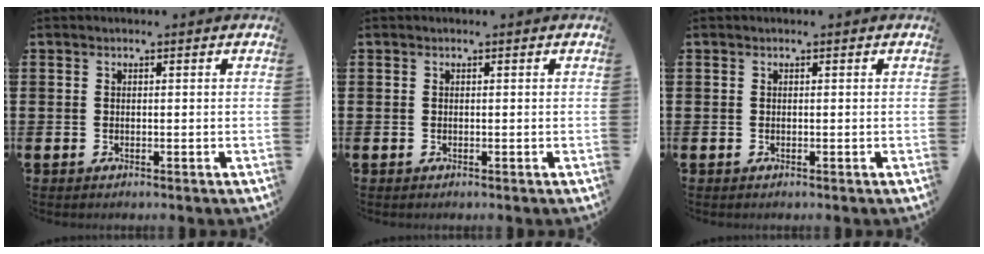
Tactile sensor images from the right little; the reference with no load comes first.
{"total": 0.0}
{"total": 0.0}